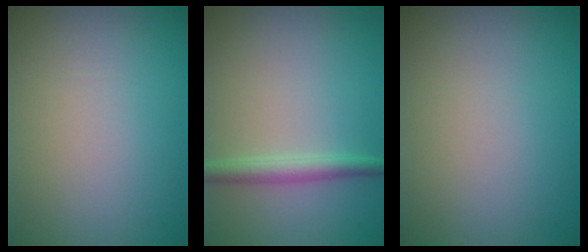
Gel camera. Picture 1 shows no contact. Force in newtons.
{"total": 2.4, "press": 2.4, "slide": 0.1}
{"total": 0.0}